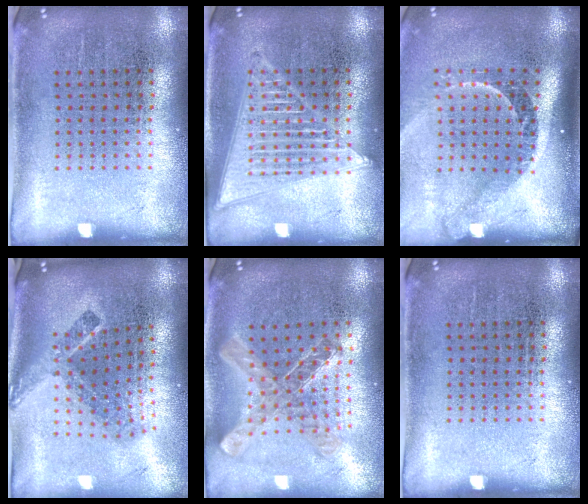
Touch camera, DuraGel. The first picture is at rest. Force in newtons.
{"total": 2.1, "press": 2.1, "slide": 0.2}
{"total": 2.3, "press": 1.6, "slide": 1.7}
{"total": 2.2, "press": 1.5, "slide": 1.7}
{"total": 1.1, "press": 1.1, "slide": 0.2}
{"total": 0.0}